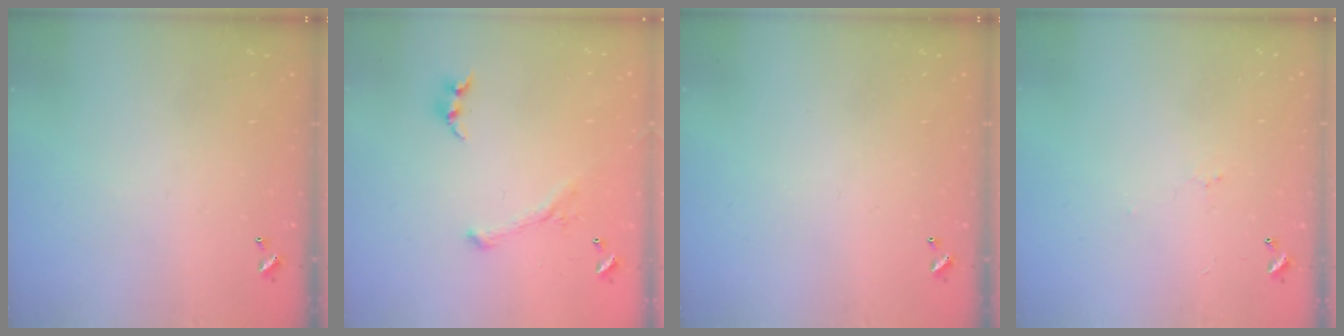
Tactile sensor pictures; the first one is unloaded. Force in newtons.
{"total": 2.8, "press": 2.6, "slide": 0.9}
{"total": 0.0}
{"total": 1.9, "press": 1.8, "slide": 0.6}